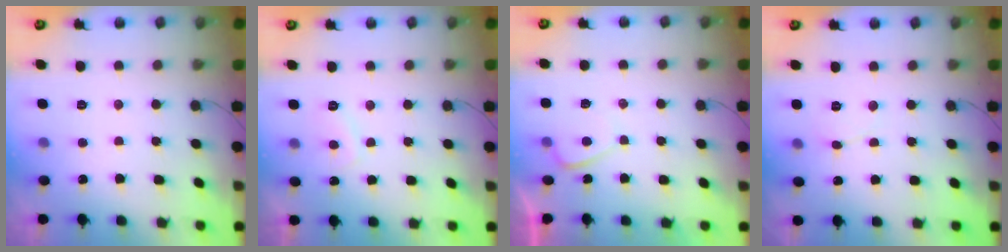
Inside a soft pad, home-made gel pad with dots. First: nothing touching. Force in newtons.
{"total": 2.4, "press": 2.4, "slide": 0.6}
{"total": 1.0, "press": 0.8, "slide": 0.5}
{"total": 2.9, "press": 2.9, "slide": 0.3}